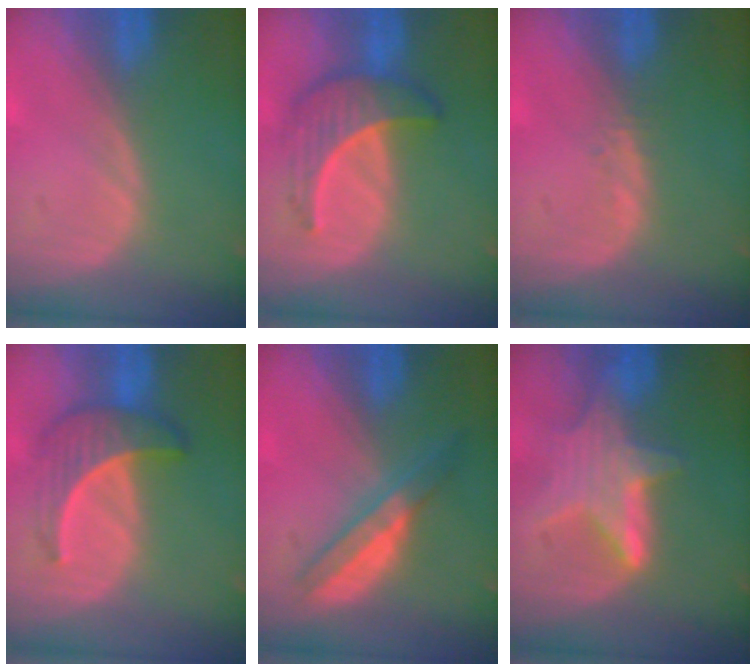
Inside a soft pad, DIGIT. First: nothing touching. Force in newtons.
{"total": 6.6, "press": 6.5, "slide": 1.2}
{"total": 0.9, "press": 0.8, "slide": 0.4}
{"total": 6.3, "press": 6.0, "slide": 1.8}
{"total": 4.9, "press": 4.8, "slide": 0.7}
{"total": 6.8, "press": 6.6, "slide": 1.5}